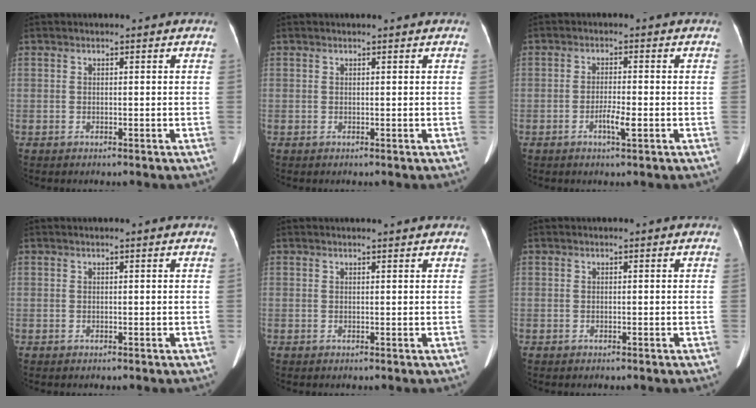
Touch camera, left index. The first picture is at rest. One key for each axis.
{"total": 1.2, "fx": 1.1, "fy": 0.0, "fz": 0.4, "tx": -0.008, "ty": 0.011, "tz": 0.017}
{"total": 2.7, "fx": -1.1, "fy": 0.3, "fz": 2.5, "tx": -0.048, "ty": -0.001, "tz": -0.018}
{"total": 0.5, "fx": 0.5, "fy": -0.1, "fz": 0.2, "tx": -0.006, "ty": 0.005, "tz": 0.015}
{"total": 2.9, "fx": 2.7, "fy": 0.1, "fz": 0.9, "tx": -0.014, "ty": 0.013, "tz": 0.033}
{"total": 0.0}